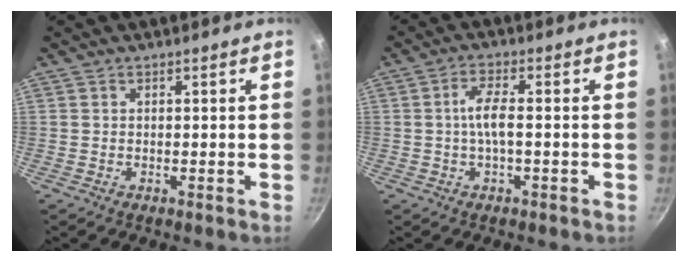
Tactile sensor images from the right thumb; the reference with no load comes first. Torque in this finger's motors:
{"motor_torque": [2.93, 1.21, 1.50, -1.27, 0.54]}